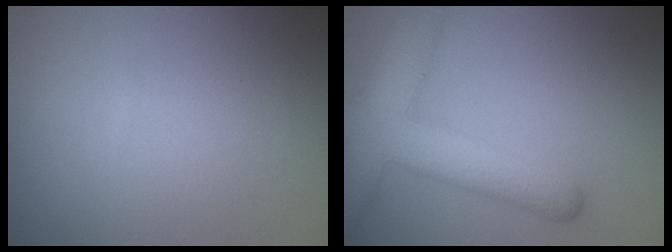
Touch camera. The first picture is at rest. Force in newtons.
{"total": 8.3, "press": 8.3, "slide": 0.5}